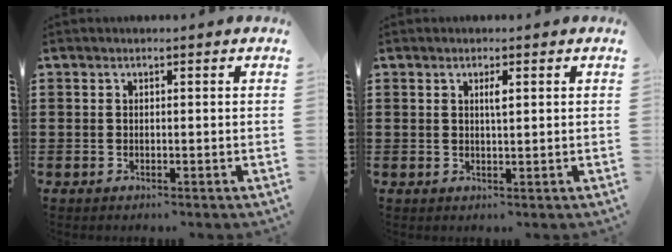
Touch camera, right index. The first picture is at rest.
{"total": 1.4, "force": [0.5, 0.2, 1.3], "torque": [-0.024, 0.003, 0.006]}